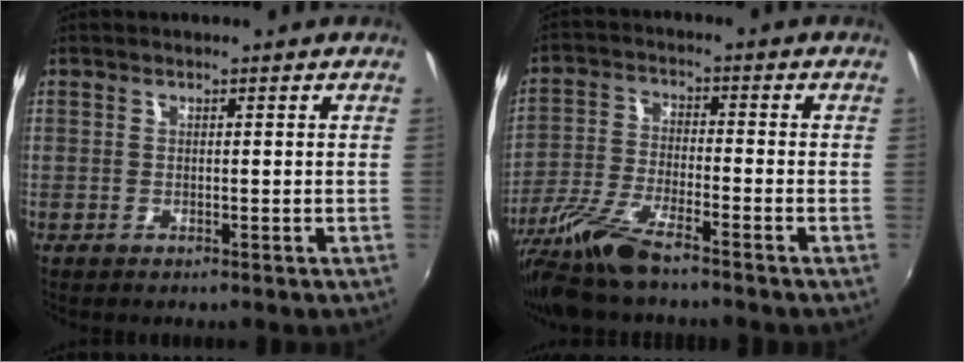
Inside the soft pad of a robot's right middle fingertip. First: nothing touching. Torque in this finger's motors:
{"motor_torque": [1.13, -1.01, 0.59, 0.17]}